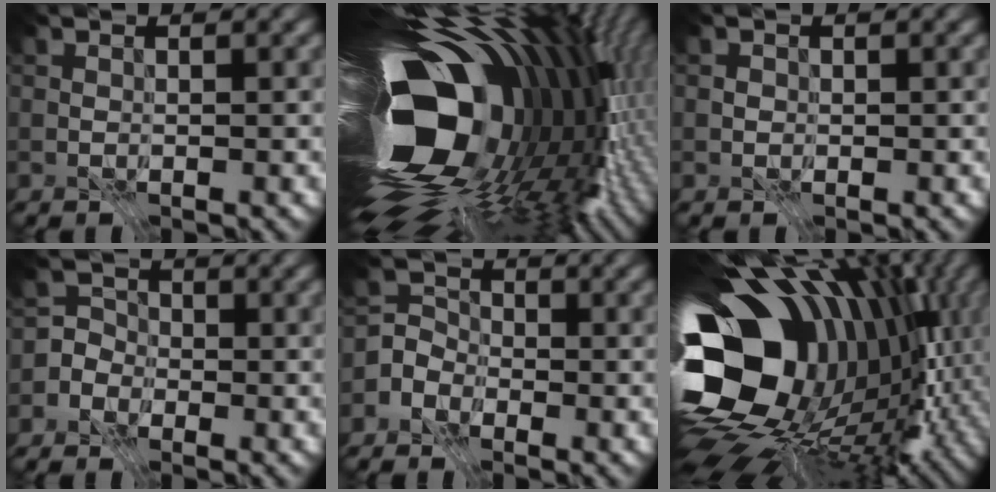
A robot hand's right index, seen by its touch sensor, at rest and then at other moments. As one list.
[{"total": 20.0, "force": [-3.2, 11.4, 16.1], "torque": [-0.311, -0.049, -0.054]}, {"total": 0.5, "force": [-0.2, 0.5, 0.1], "torque": [0.000, -0.002, -0.006]}, {"total": 4.5, "force": [-2.4, 3.8, 0.3], "torque": [0.018, 0.013, -0.069]}, {"total": 4.0, "force": [-2.6, 3.0, 0.4], "torque": [0.018, 0.007, -0.068]}, {"total": 18.7, "force": [-0.4, 12.3, 14.1], "torque": [-0.272, -0.037, 0.006]}]